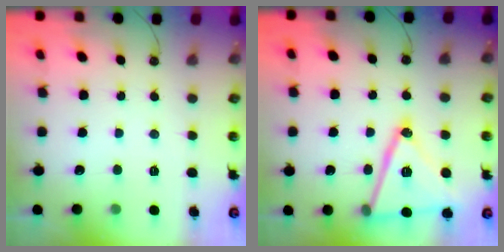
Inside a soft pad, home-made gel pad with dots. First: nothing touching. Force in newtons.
{"total": 19.7, "press": 19.4, "slide": 3.4}